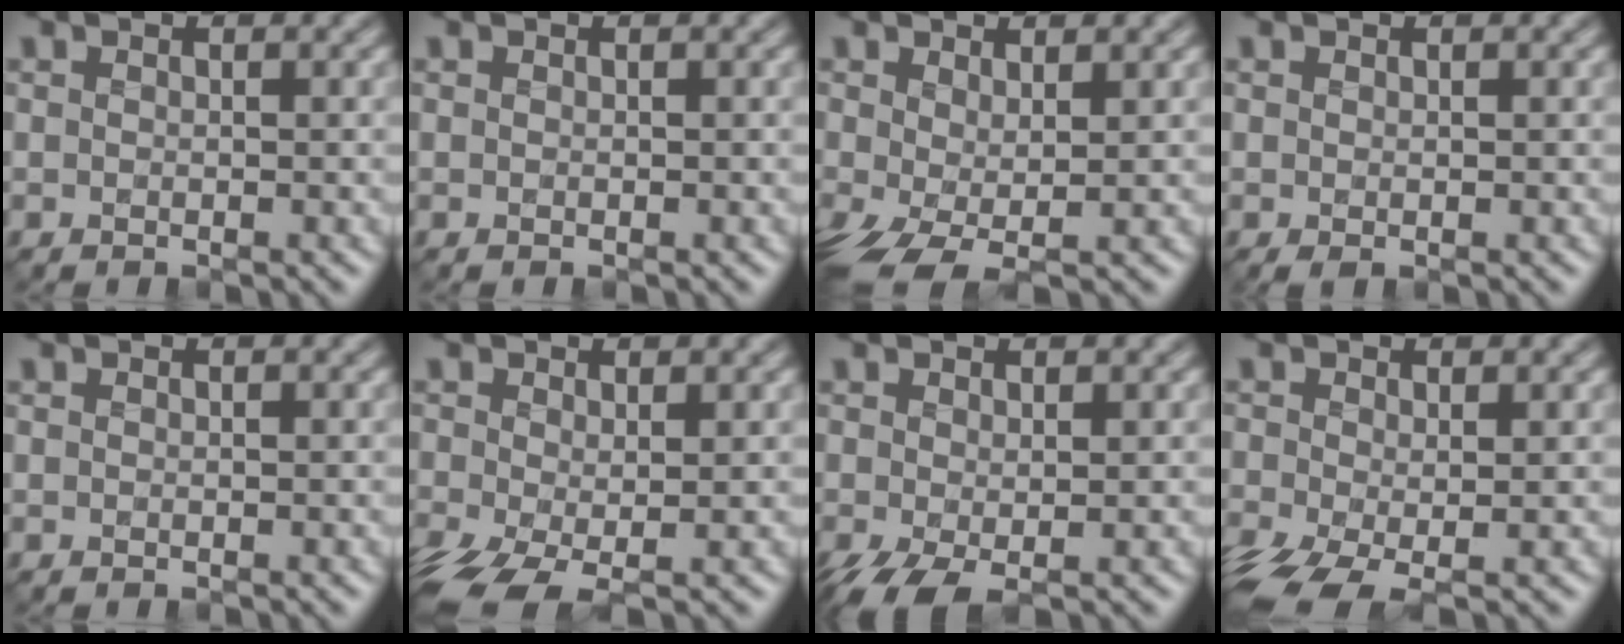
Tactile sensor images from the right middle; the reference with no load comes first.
{"total": 0.0}
{"total": 3.4, "force": [-1.1, 1.0, 3.0], "torque": [-0.075, -0.015, -0.019]}
{"total": 0.0}
{"total": 0.0}
{"total": 4.5, "force": [-2.4, 1.6, 3.4], "torque": [-0.093, -0.023, -0.042]}
{"total": 2.7, "force": [-1.3, 0.7, 2.2], "torque": [-0.059, -0.011, -0.022]}
{"total": 4.9, "force": [-2.8, 1.8, 3.6], "torque": [-0.097, -0.023, -0.049]}